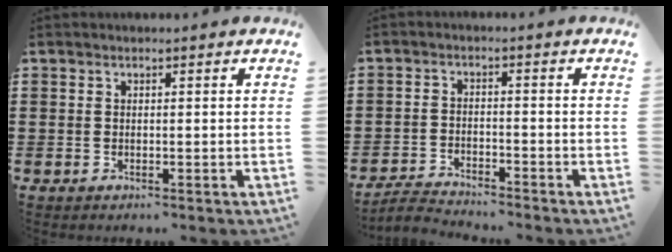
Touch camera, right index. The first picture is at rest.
{"total": 3.4, "force": [-3.4, 0.2, -0.1], "torque": [-0.011, 0.001, -0.075]}